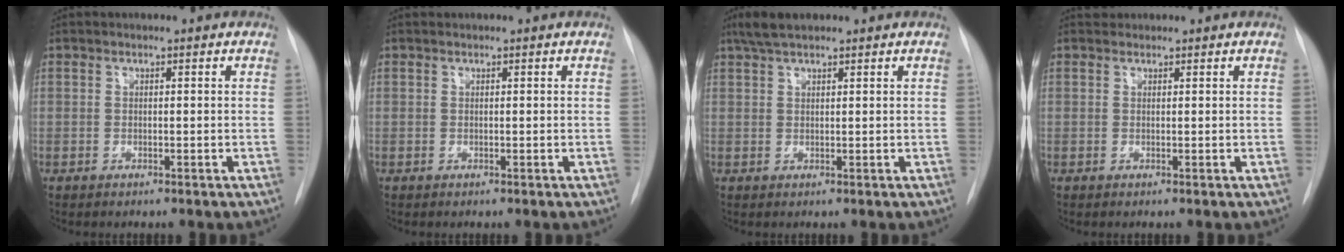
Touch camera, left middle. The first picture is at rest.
{"total": 0.0}
{"total": 3.7, "force": [2.9, 0.9, 2.1], "torque": [-0.047, 0.012, 0.055]}
{"total": 0.9, "force": [0.8, 0.3, -0.2], "torque": [0.001, 0.010, 0.013]}